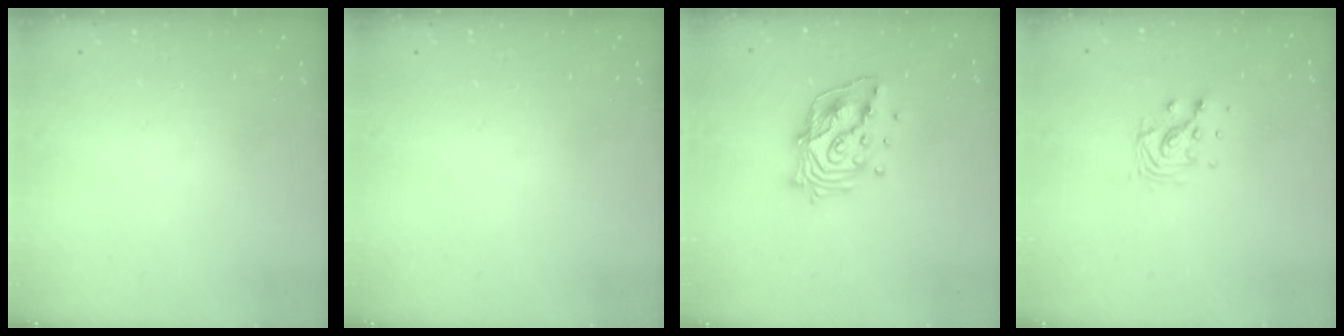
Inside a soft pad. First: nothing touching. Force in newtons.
{"total": 0.0}
{"total": 14.7, "press": 14.6, "slide": 1.3}
{"total": 7.0, "press": 7.0, "slide": 0.2}